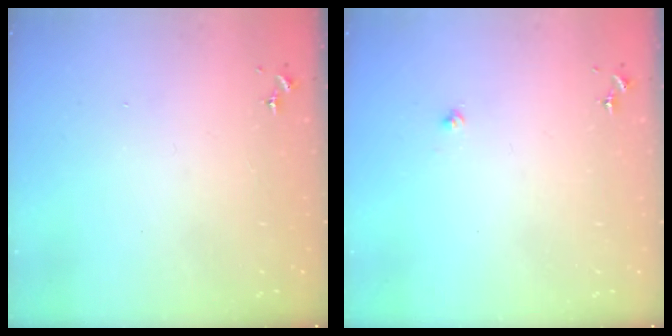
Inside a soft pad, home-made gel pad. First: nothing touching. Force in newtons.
{"total": 2.1, "press": 2.1, "slide": 0.3}